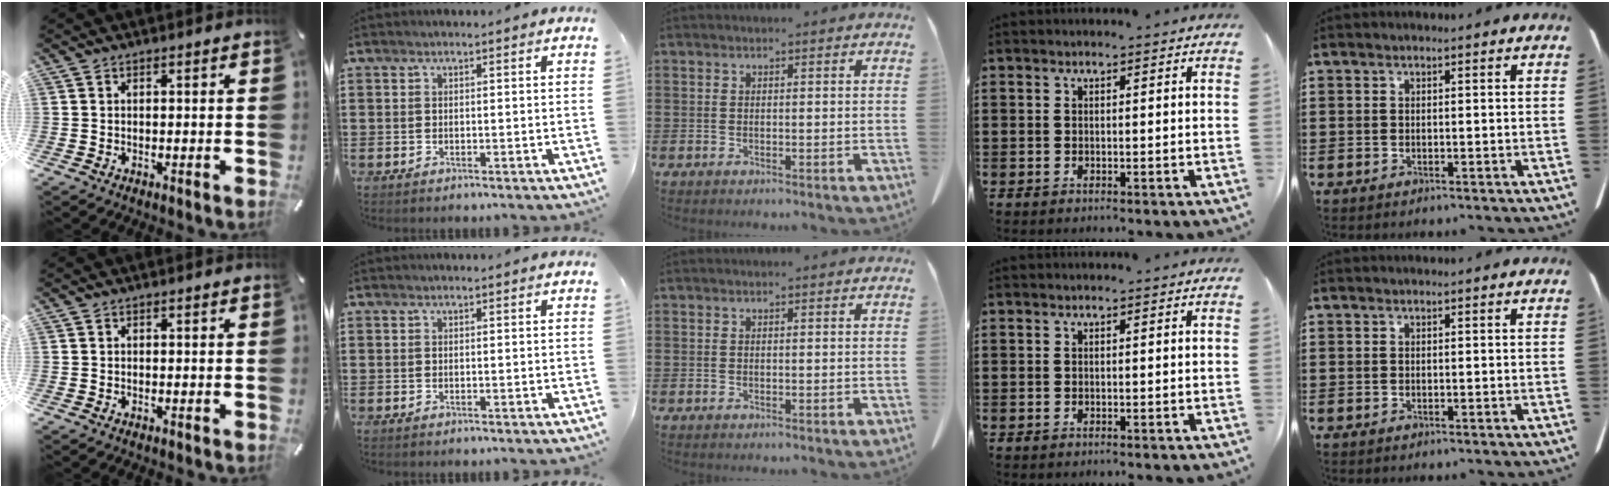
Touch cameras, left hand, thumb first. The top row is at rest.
{}